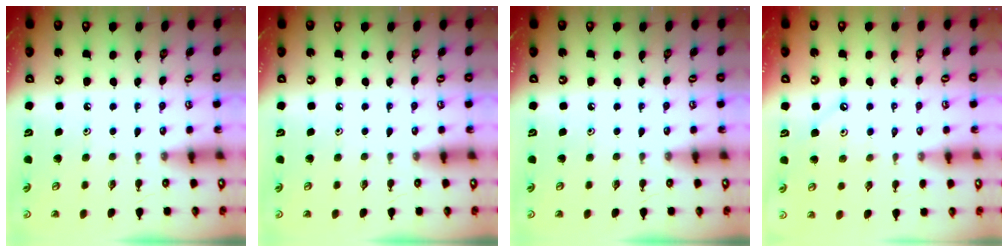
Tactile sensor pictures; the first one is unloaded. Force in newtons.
{"total": 0.0}
{"total": 0.0}
{"total": 2.6, "press": 2.6, "slide": 0.3}